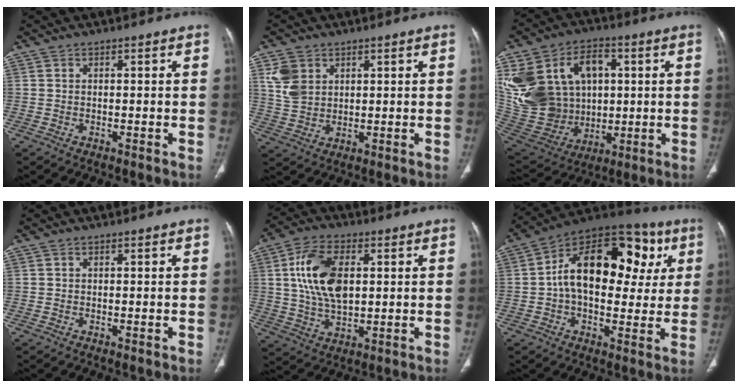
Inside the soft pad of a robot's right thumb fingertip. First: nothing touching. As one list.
[{"total": 6.4, "force": [2.6, 4.8, 3.4], "torque": [-0.055, -0.008, 0.061]}, {"total": 27.2, "force": [5.7, 20.6, 16.8], "torque": [-0.341, 0.030, 0.133]}, {"total": 0.0}, {"total": 13.5, "force": [2.6, 7.7, 10.8], "torque": [-0.200, 0.000, 0.051]}, {"total": 22.8, "force": [4.1, 13.7, 17.8], "torque": [-0.232, 0.027, 0.051]}]